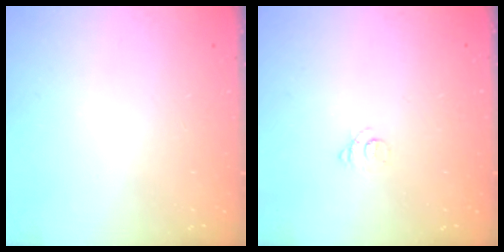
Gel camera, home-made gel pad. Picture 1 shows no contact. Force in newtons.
{"total": 2.4, "press": 2.4, "slide": 0.3}